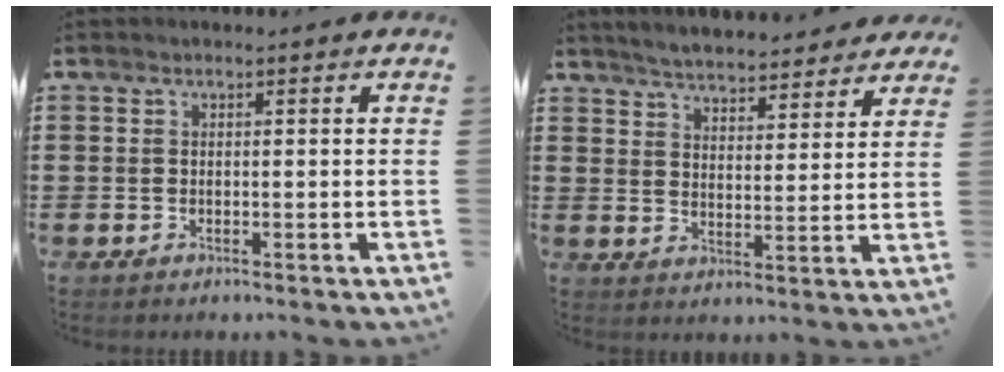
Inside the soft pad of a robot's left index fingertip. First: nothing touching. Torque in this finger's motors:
{"motor_torque": [2.14, 0.00, 0.60, 0.12]}